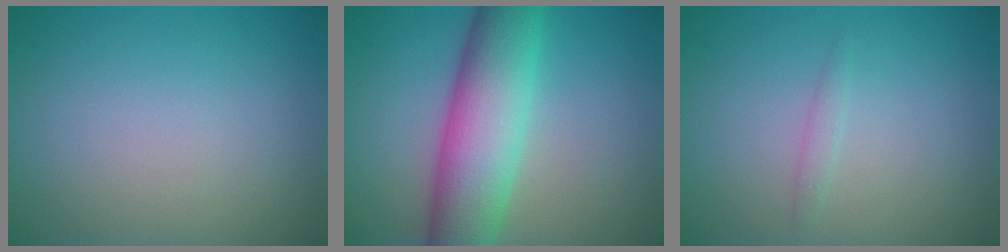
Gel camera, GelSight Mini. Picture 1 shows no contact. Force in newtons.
{"total": 9.1, "press": 9.1, "slide": 0.1}
{"total": 0.8, "press": 0.8, "slide": 0.1}